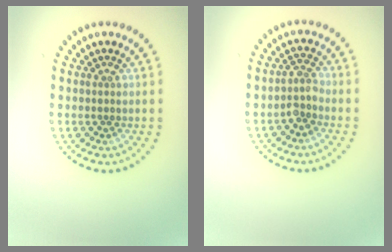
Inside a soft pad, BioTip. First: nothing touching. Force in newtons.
{"total": 1.8, "press": 1.3, "slide": 1.2}